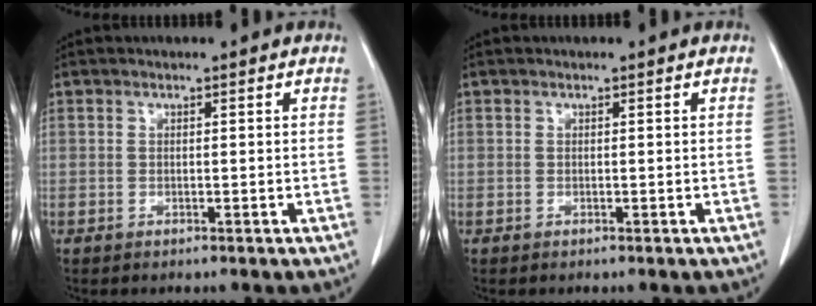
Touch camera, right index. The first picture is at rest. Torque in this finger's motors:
{"motor_torque": [0.00, 0.00, 0.00, 0.00]}